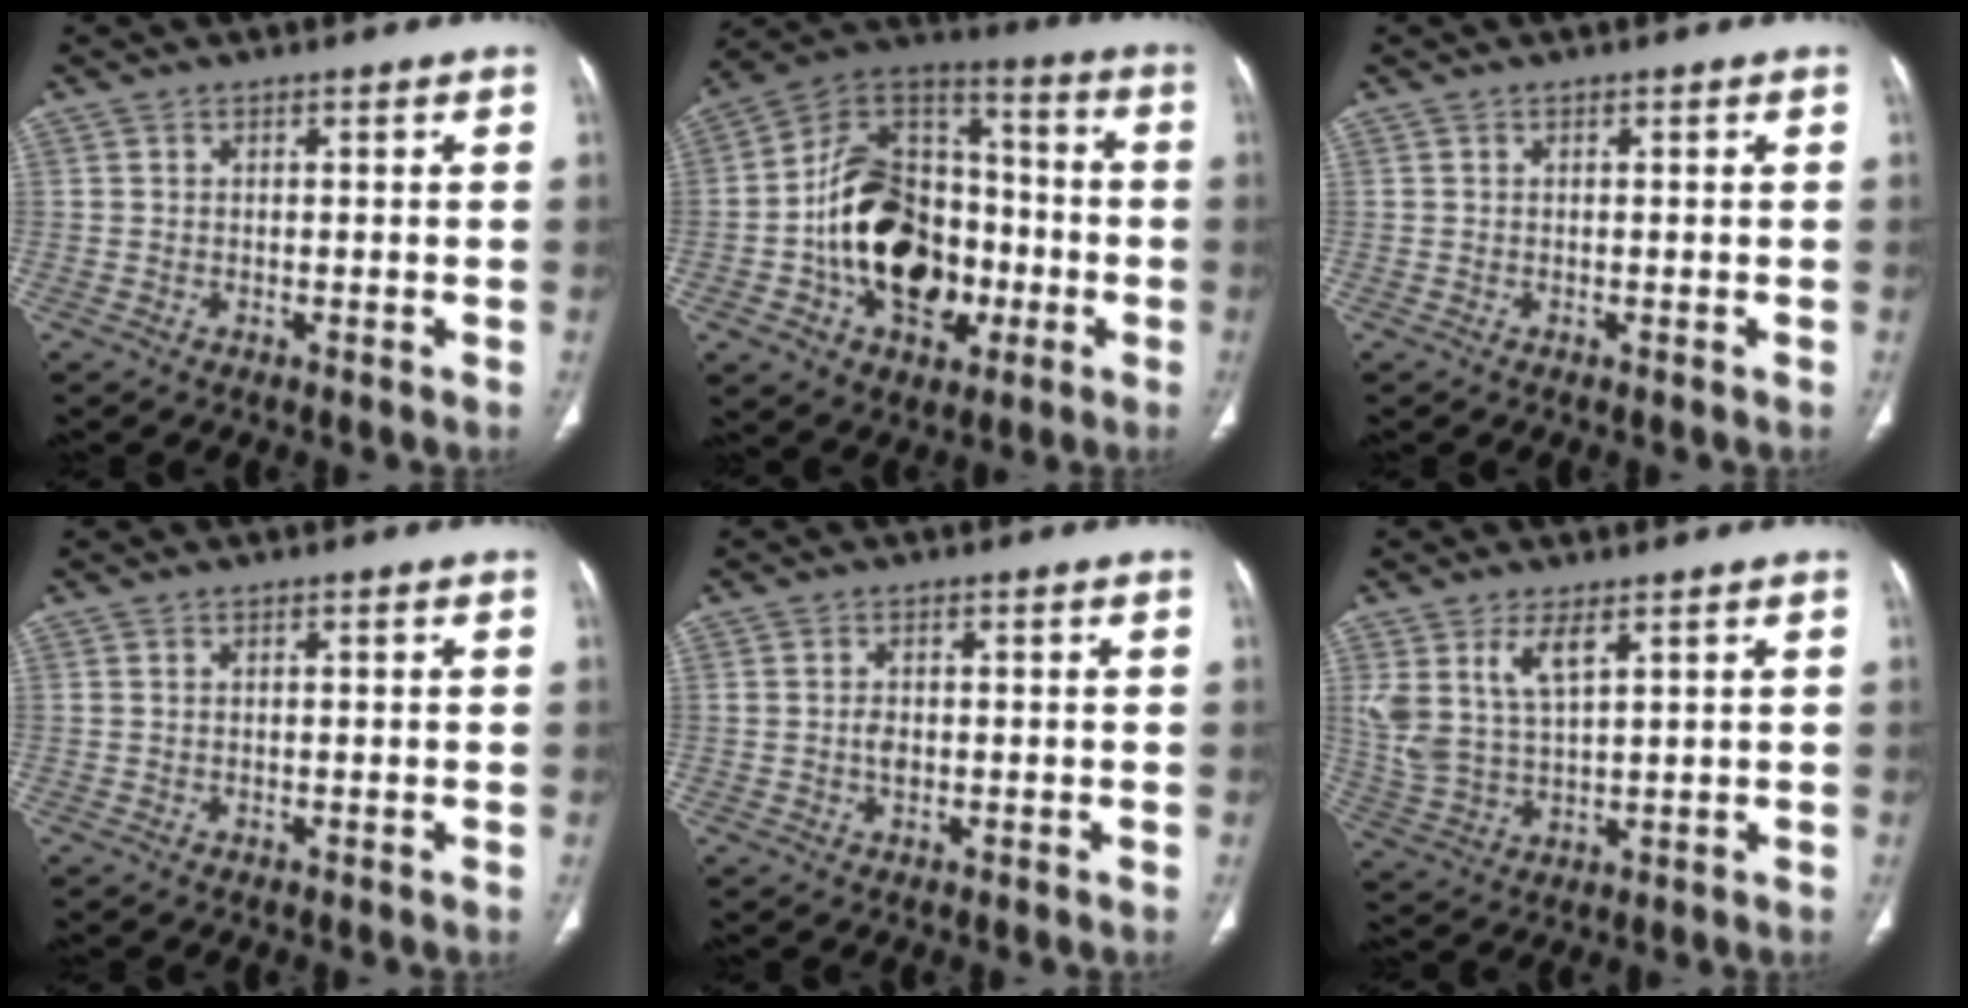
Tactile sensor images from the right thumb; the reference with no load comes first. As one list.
[{"total": 23.7, "force": [-5.1, 16.6, 16.1], "torque": [-0.226, 0.050, -0.076]}, {"total": 0.0}, {"total": 0.0}, {"total": 1.8, "force": [-0.2, 1.3, 1.3], "torque": [-0.023, 0.002, -0.004]}, {"total": 7.9, "force": [3.9, 3.5, 6.0], "torque": [-0.127, -0.018, 0.091]}]